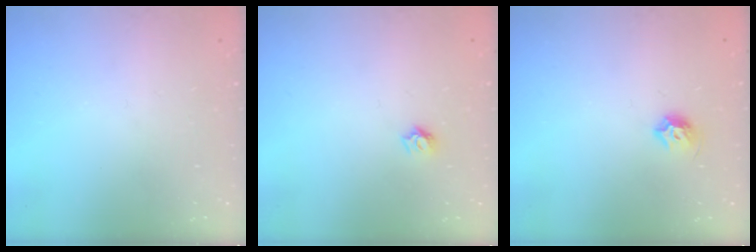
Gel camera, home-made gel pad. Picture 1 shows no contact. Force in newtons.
{"total": 5.5, "press": 5.5, "slide": 0.5}
{"total": 5.7, "press": 5.6, "slide": 1.0}